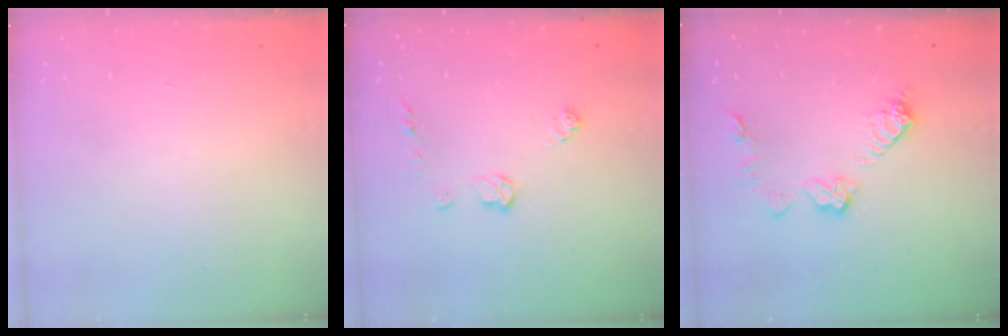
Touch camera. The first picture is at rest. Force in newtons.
{"total": 7.0, "press": 7.0, "slide": 0.4}
{"total": 10.8, "press": 10.8, "slide": 0.6}